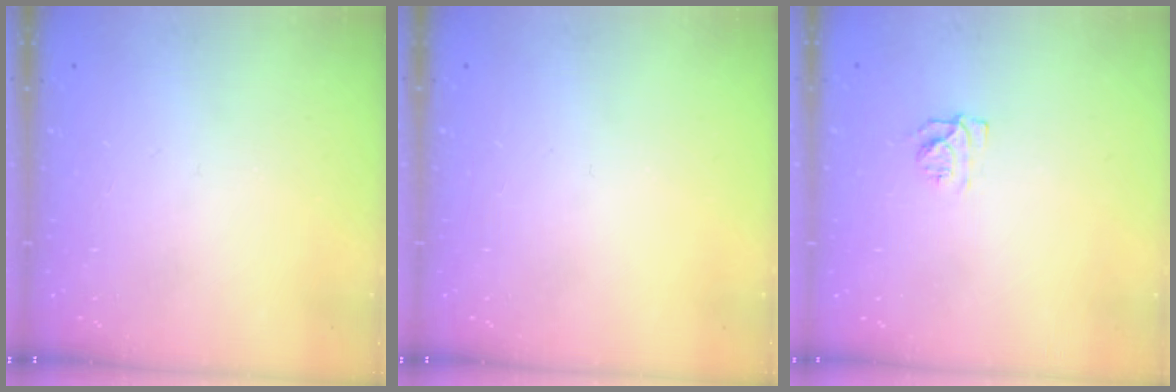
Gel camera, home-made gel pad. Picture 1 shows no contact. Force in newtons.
{"total": 0.0}
{"total": 4.9, "press": 4.9, "slide": 0.5}